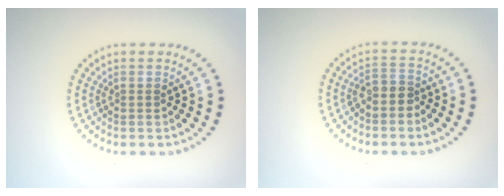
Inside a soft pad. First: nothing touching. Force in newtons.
{"total": 2.1, "press": 1.8, "slide": 1.1}